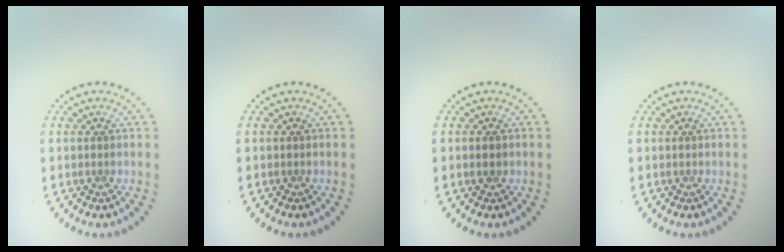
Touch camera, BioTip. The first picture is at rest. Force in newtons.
{"total": 0.0}
{"total": 0.7, "press": 0.7, "slide": 0.1}
{"total": 0.0}